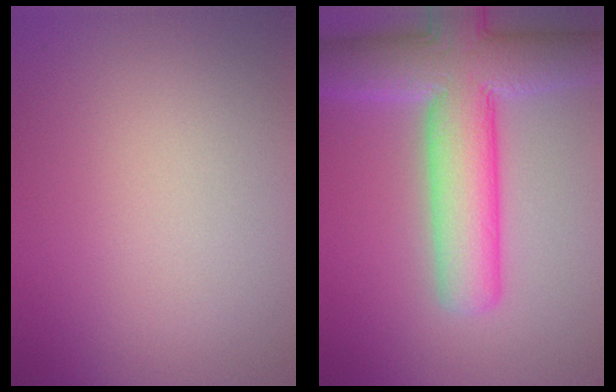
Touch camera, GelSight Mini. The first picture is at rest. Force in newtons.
{"total": 10.5, "press": 10.5, "slide": 0.6}